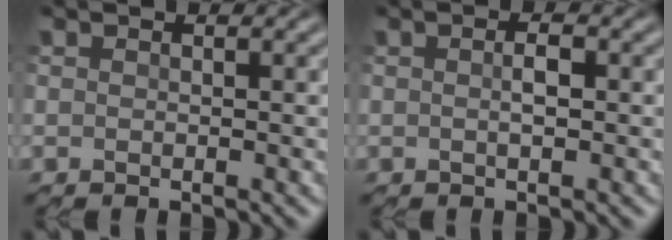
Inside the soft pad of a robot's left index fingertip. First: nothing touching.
{"total": 1.6, "force": [0.0, 0.4, 1.5], "torque": [-0.031, 0.003, 0.003]}